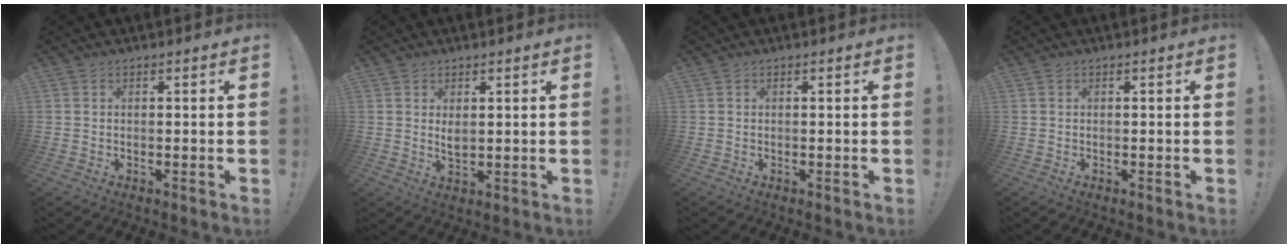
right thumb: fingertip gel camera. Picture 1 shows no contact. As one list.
[{"total": 3.0, "force": [1.5, 1.4, 2.2], "torque": [-0.023, -0.014, 0.023]}, {"total": 0.0}, {"total": 0.0}]